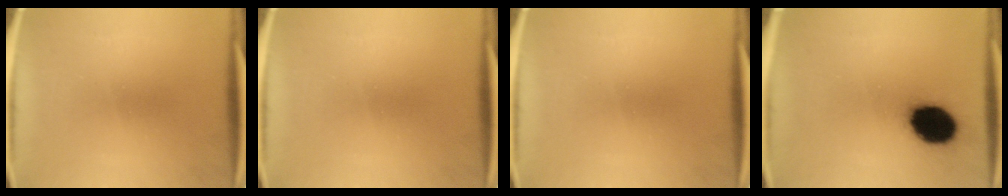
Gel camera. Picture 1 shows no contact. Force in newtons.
{"total": 0.0}
{"total": 0.0}
{"total": 14.4}